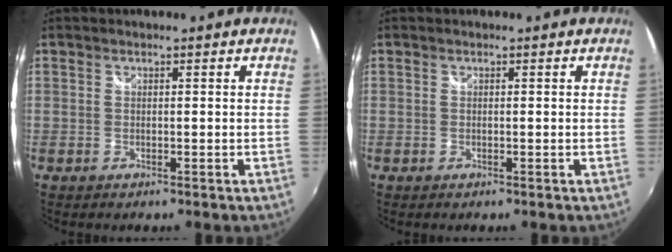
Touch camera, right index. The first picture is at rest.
{"total": 0.0}